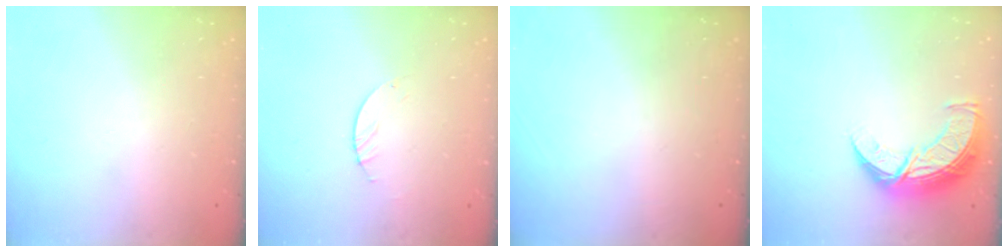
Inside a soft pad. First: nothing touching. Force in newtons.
{"total": 0.9, "press": 0.8, "slide": 0.2}
{"total": 0.0}
{"total": 11.2, "press": 11.2, "slide": 0.9}